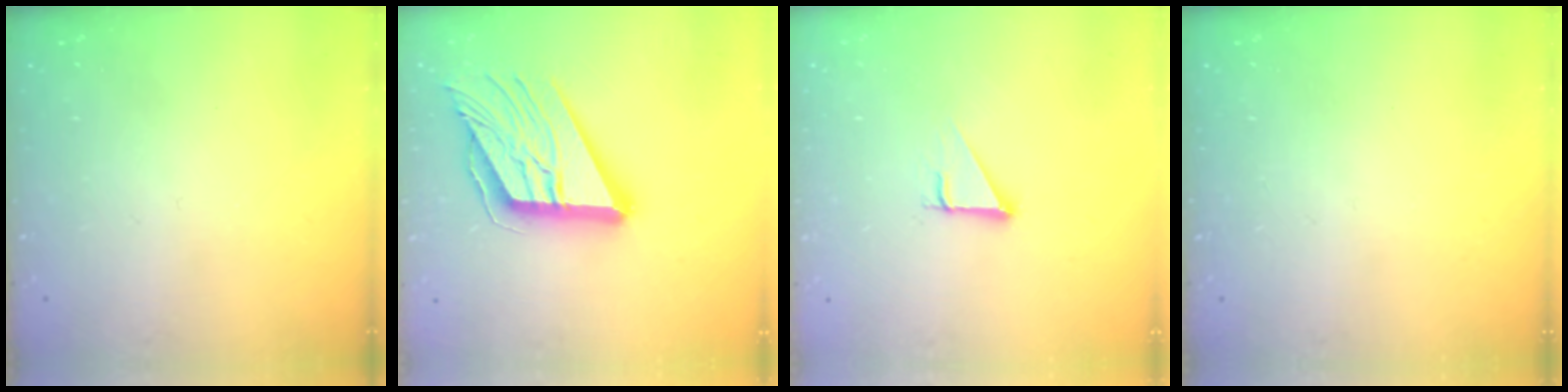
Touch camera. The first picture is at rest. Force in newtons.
{"total": 18.2, "press": 18.1, "slide": 2.0}
{"total": 2.7, "press": 2.7, "slide": 0.3}
{"total": 0.0}